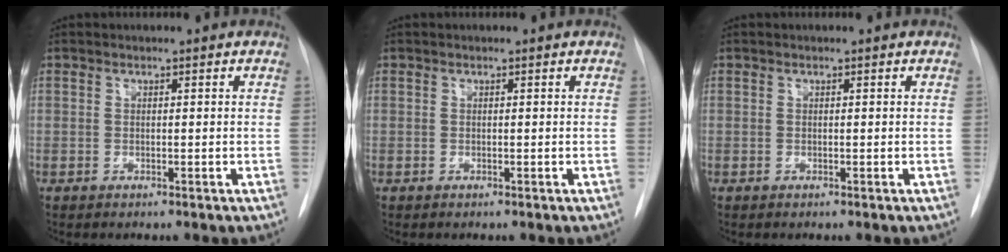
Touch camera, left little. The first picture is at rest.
{"total": 0.0}
{"total": 0.0}